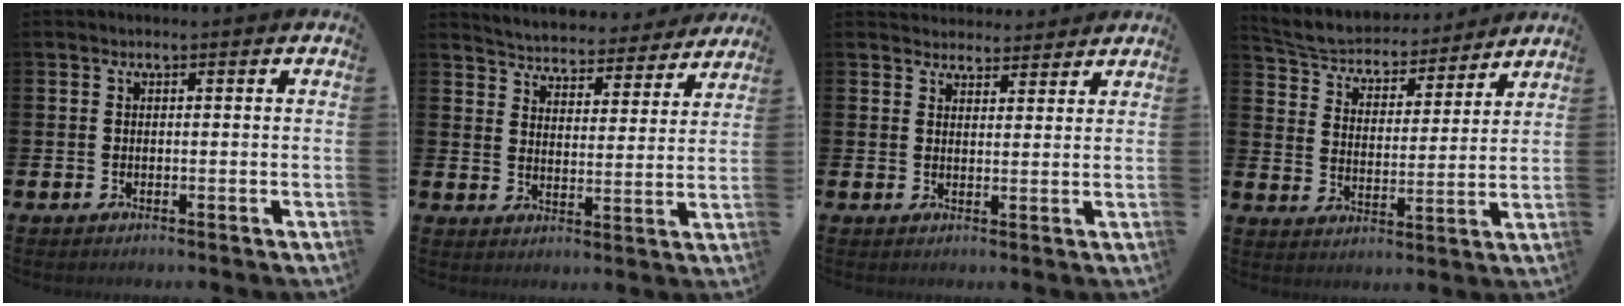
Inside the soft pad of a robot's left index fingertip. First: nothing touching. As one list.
[{"total": 4.8, "force": [4.8, 0.8, 0.1], "torque": [-0.023, -0.044, 0.079]}, {"total": 3.4, "force": [3.2, 1.0, -0.4], "torque": [0.007, -0.017, 0.057]}, {"total": 5.6, "force": [5.4, 1.3, 0.7], "torque": [-0.049, -0.043, 0.090]}]